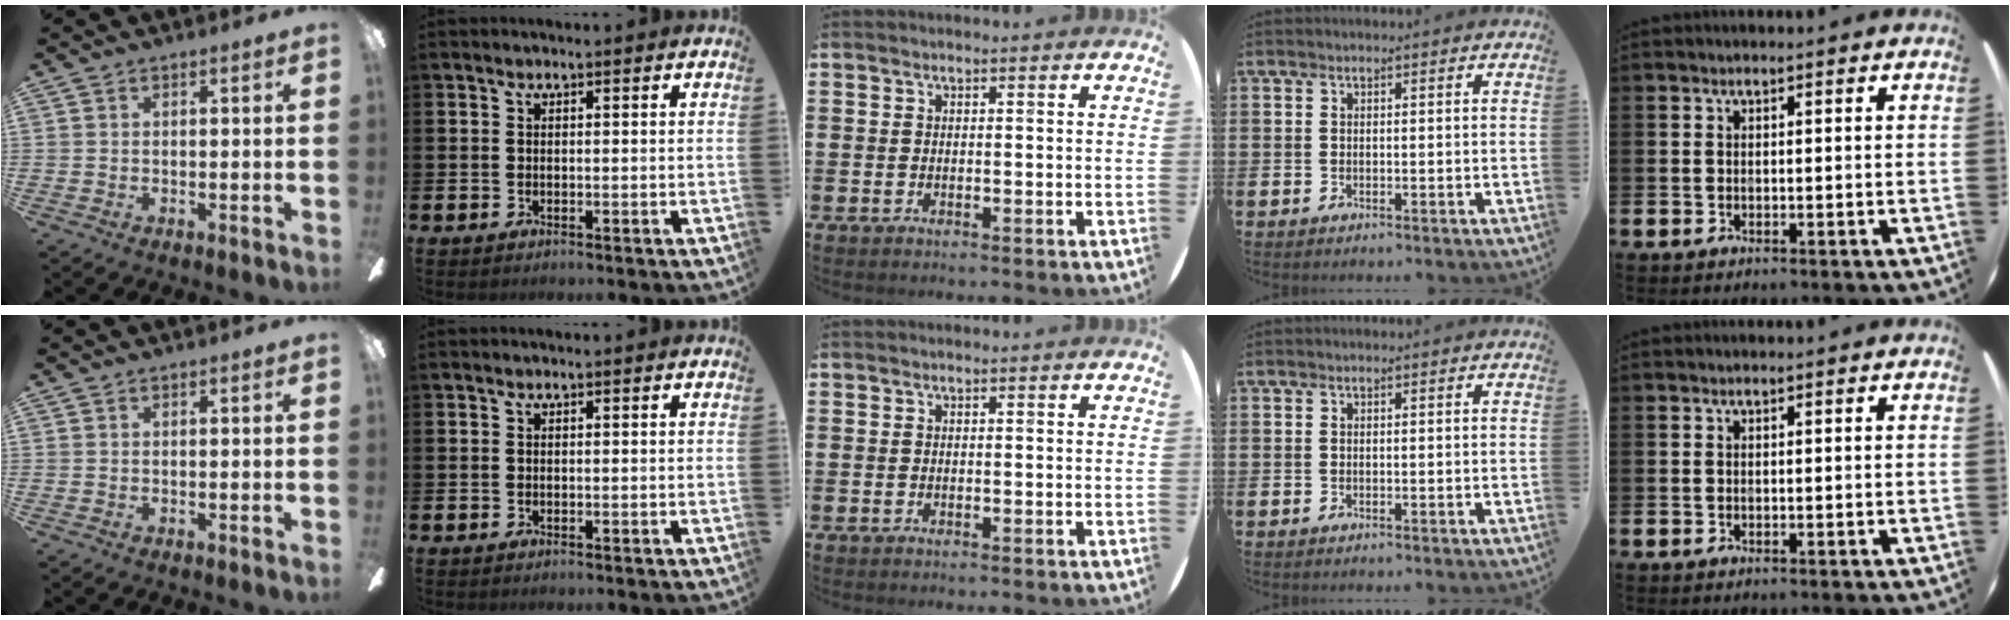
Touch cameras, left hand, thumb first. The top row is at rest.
{}